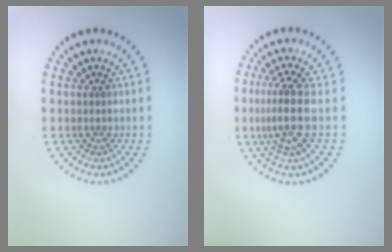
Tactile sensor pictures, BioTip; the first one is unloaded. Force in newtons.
{"total": 3.7, "press": 3.1, "slide": 2.0}